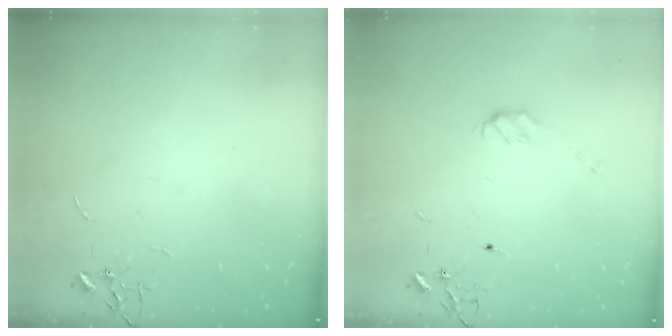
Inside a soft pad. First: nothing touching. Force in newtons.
{"total": 4.1, "press": 4.0, "slide": 0.8}